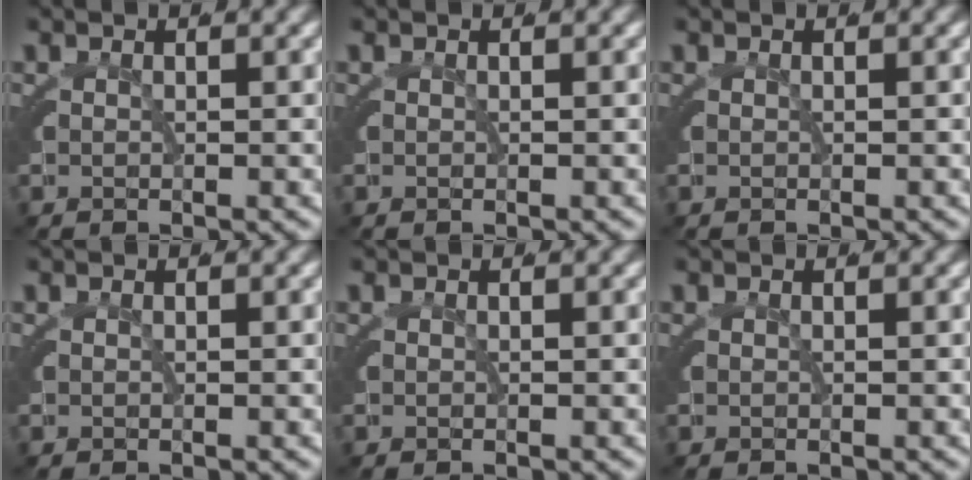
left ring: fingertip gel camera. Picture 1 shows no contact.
{"total": 0.0}
{"total": 0.0}
{"total": 0.0}
{"total": 0.0}
{"total": 0.0}